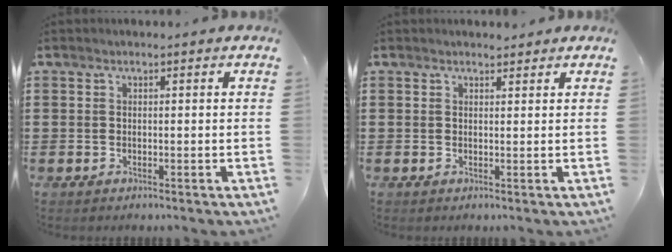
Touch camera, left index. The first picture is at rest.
{"total": 1.3, "force": [1.2, 0.4, 0.1], "torque": [-0.005, 0.002, 0.024]}